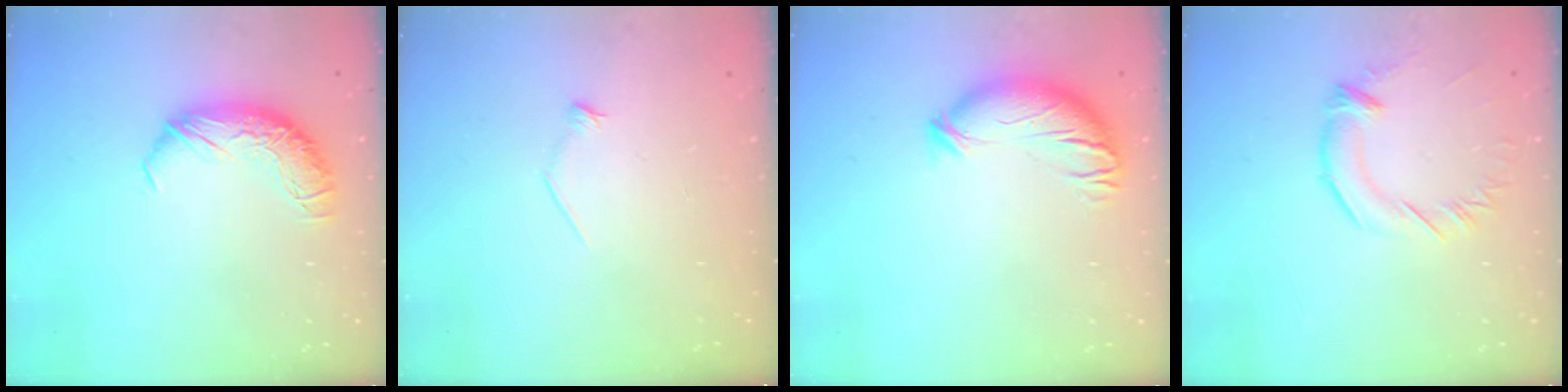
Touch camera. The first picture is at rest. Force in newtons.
{"total": 7.7, "press": 7.7, "slide": 0.6}
{"total": 3.7, "press": 2.9, "slide": 2.3}
{"total": 2.3, "press": 2.3, "slide": 0.6}